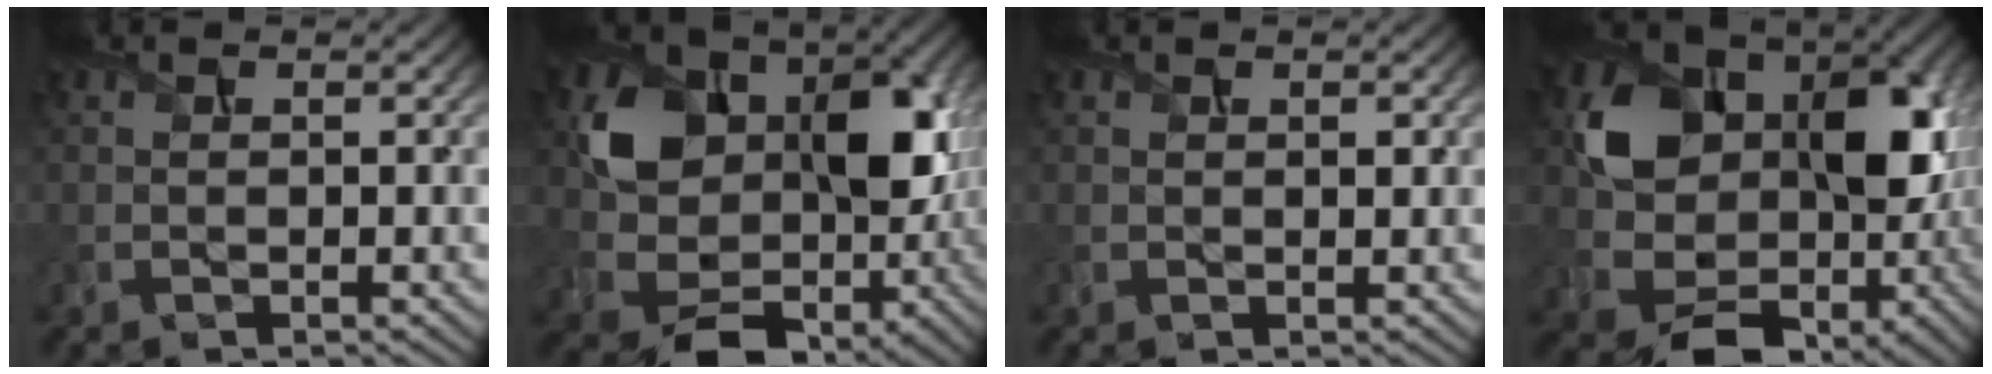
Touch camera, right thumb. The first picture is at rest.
{"total": 14.7, "force": [0.4, 11.1, 9.7], "torque": [-0.155, -0.019, 0.008]}
{"total": 1.0, "force": [0.5, 0.6, 0.6], "torque": [-0.011, -0.002, 0.013]}
{"total": 16.3, "force": [0.3, 12.3, 10.7], "torque": [-0.183, -0.027, 0.014]}